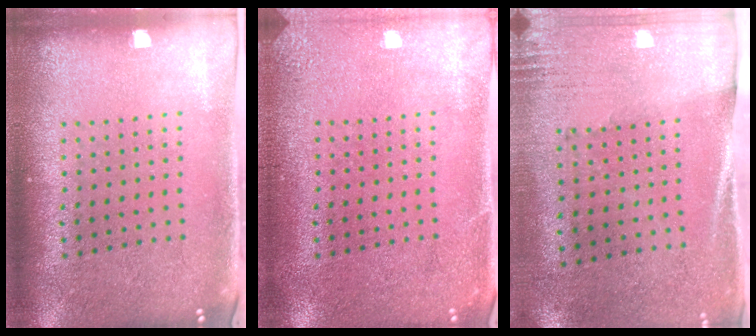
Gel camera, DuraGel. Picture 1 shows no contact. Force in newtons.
{"total": 2.5, "press": 2.4, "slide": 0.3}
{"total": 2.8, "press": 2.4, "slide": 1.4}